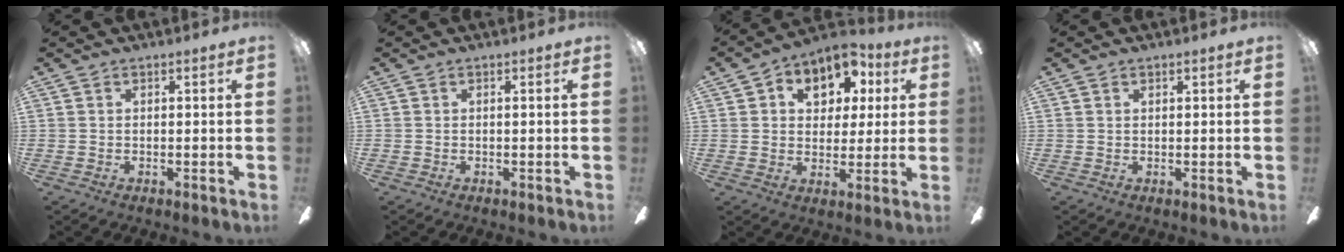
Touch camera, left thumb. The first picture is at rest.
{"total": 0.6, "force": [0.0, -0.1, 0.6], "torque": [-0.011, 0.000, 0.000]}
{"total": 11.6, "force": [5.3, 8.0, 6.5], "torque": [-0.083, -0.016, 0.091]}
{"total": 0.8, "force": [0.4, 0.2, 0.6], "torque": [-0.013, 0.001, 0.008]}